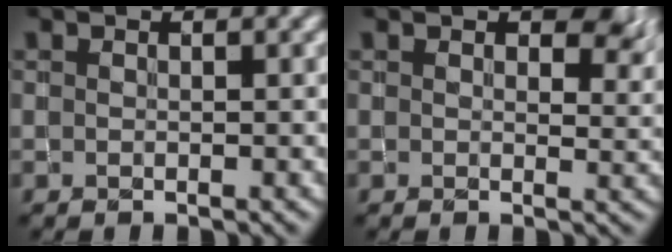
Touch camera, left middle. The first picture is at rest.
{"total": 4.2, "force": [2.3, 2.0, 2.8], "torque": [-0.033, -0.001, 0.037]}